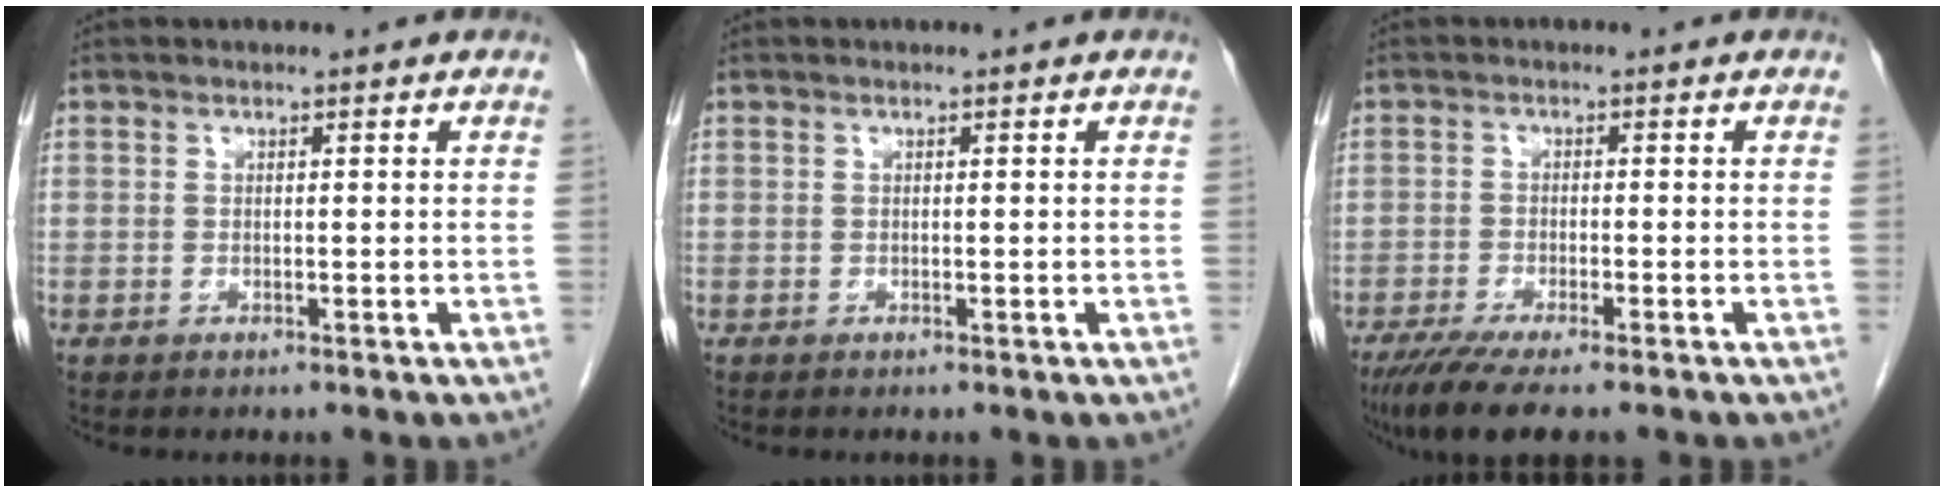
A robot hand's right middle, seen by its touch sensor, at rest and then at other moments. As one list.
[{"total": 0.0}, {"total": 8.1, "force": [-6.2, 1.1, 5.1], "torque": [-0.084, -0.019, -0.100]}]